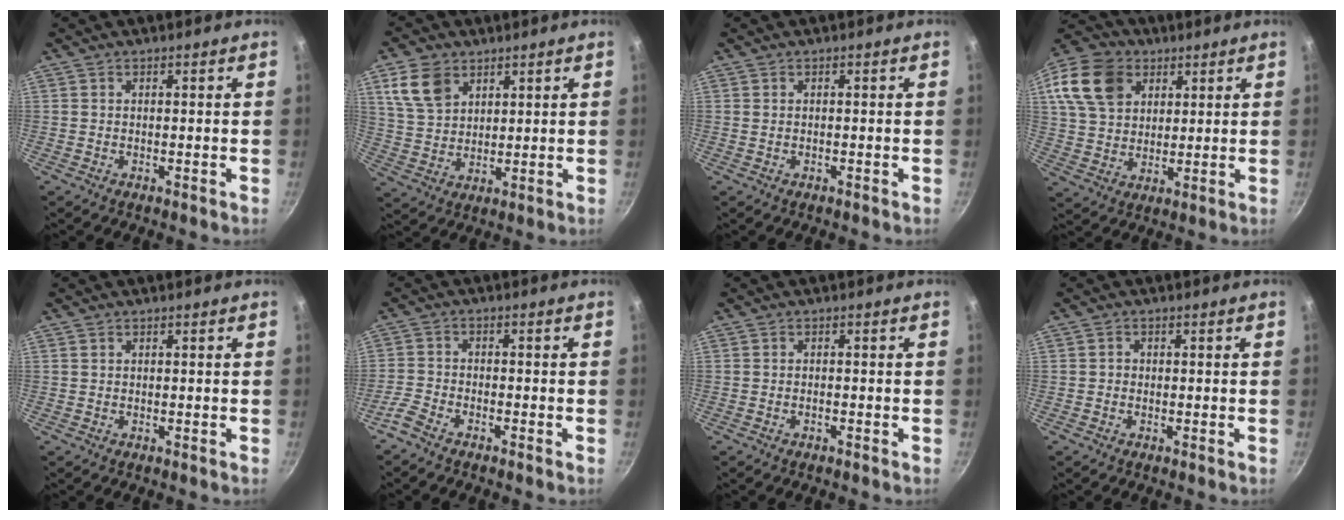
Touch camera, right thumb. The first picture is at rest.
{"total": 9.2, "force": [4.7, 6.3, 4.9], "torque": [-0.078, -0.011, 0.099]}
{"total": 0.0}
{"total": 15.8, "force": [6.7, 11.7, 8.2], "torque": [-0.142, 0.000, 0.123]}
{"total": 0.0}
{"total": 3.5, "force": [-2.8, 1.2, 1.6], "torque": [-0.047, 0.023, -0.067]}
{"total": 0.7, "force": [-0.5, 0.3, 0.4], "torque": [-0.011, 0.005, -0.011]}
{"total": 0.9, "force": [-0.1, 0.8, 0.2], "torque": [-0.002, 0.004, -0.002]}